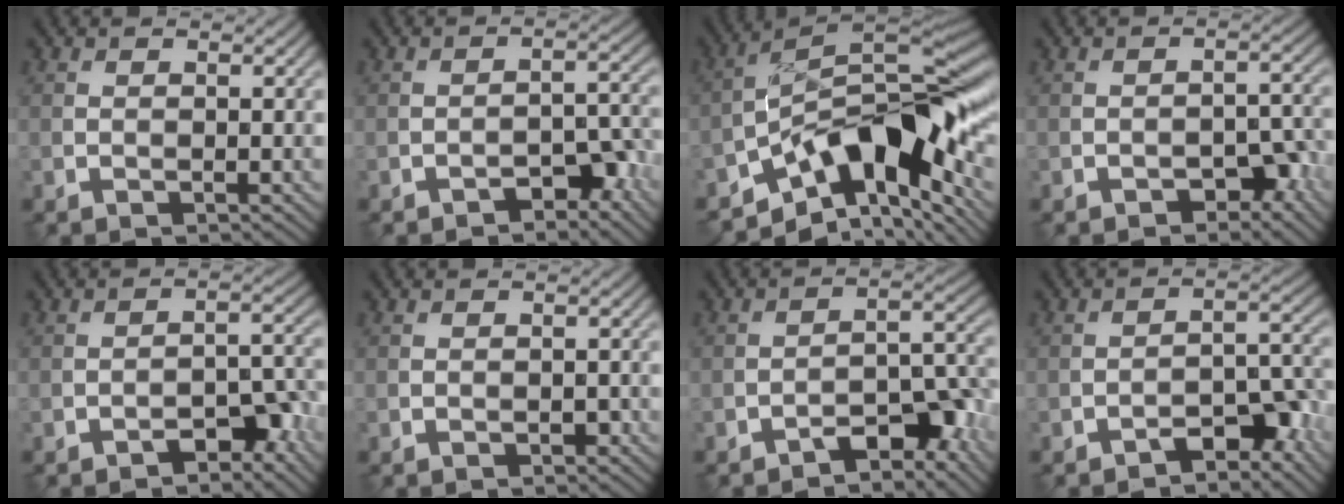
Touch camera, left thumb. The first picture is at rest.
{"total": 4.1, "force": [-2.7, 1.5, 2.7], "torque": [-0.032, 0.013, -0.038]}
{"total": 14.1, "force": [-6.4, 6.0, 11.0], "torque": [-0.176, -0.002, -0.123]}
{"total": 3.6, "force": [-2.3, 1.5, 2.4], "torque": [-0.028, 0.010, -0.031]}
{"total": 4.6, "force": [-2.9, 1.6, 3.2], "torque": [-0.039, 0.014, -0.043]}
{"total": 0.7, "force": [-0.4, 0.3, 0.4], "torque": [-0.004, -0.001, -0.005]}
{"total": 6.4, "force": [-4.3, 2.0, 4.3], "torque": [-0.055, 0.017, -0.072]}
{"total": 5.3, "force": [-3.6, 1.7, 3.6], "torque": [-0.046, 0.017, -0.056]}